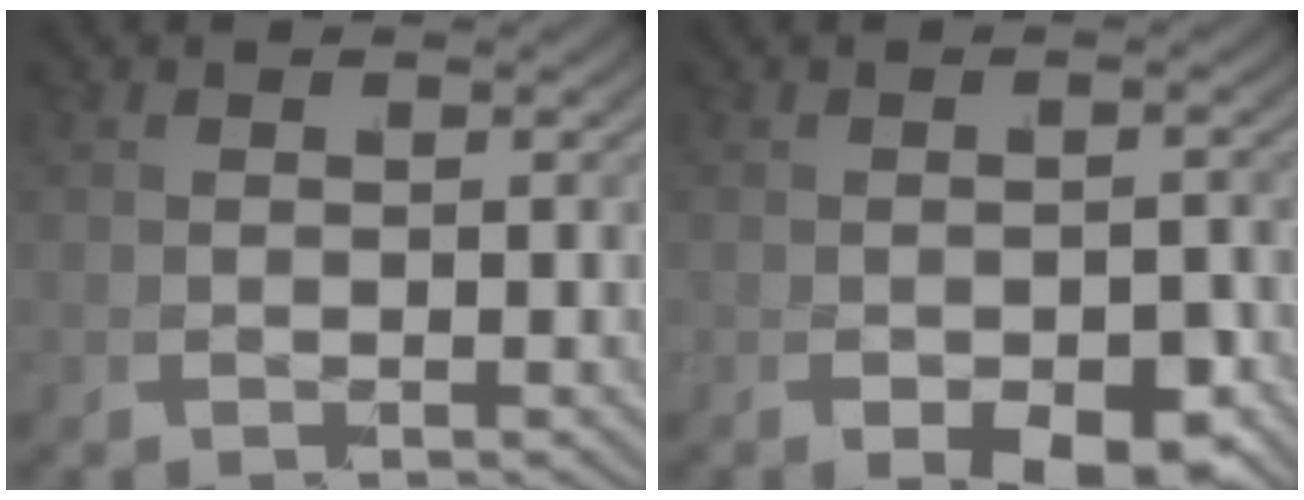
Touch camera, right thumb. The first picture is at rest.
{"total": 3.8, "force": [-1.9, 1.3, 3.0], "torque": [-0.058, -0.014, -0.017]}